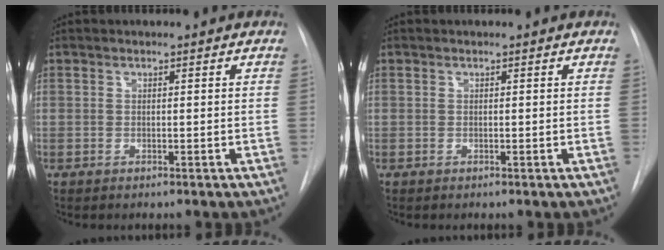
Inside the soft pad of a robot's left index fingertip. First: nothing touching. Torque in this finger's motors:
{"motor_torque": [0.00, 0.00, 0.00, 0.00]}